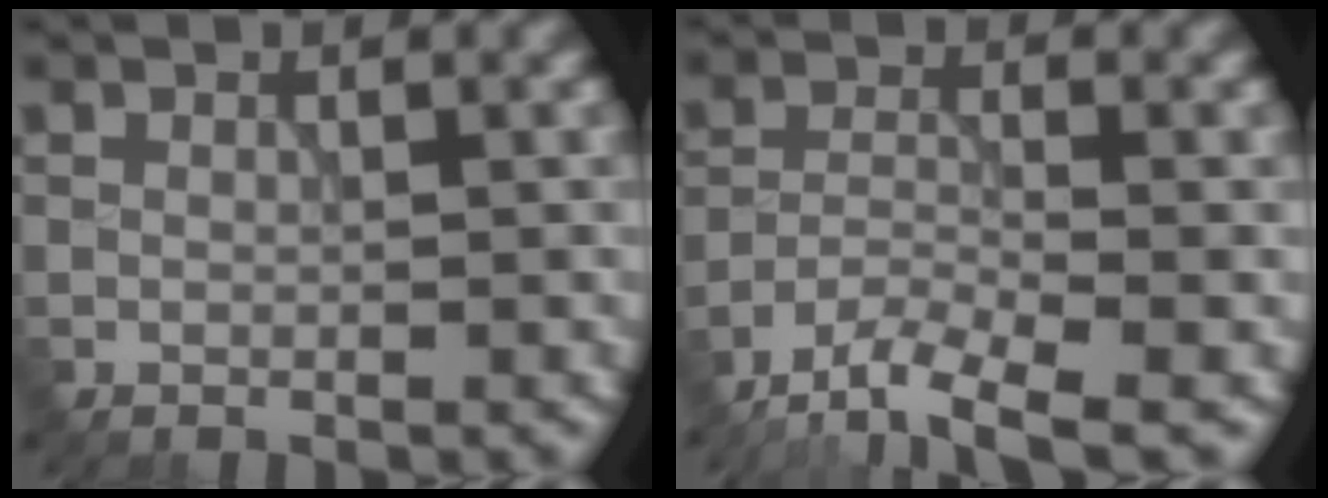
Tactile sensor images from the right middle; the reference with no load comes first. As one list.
[{"total": 6.3, "force": [-4.9, 1.4, 3.7], "torque": [-0.068, -0.012, -0.096]}]